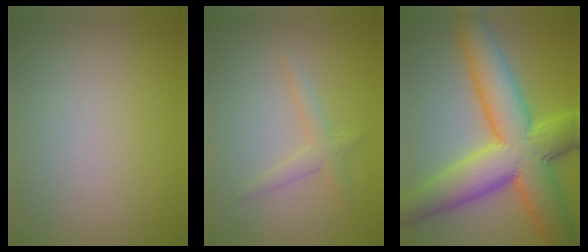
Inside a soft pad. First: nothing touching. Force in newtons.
{"total": 1.6, "press": 1.6, "slide": 0.1}
{"total": 12.0, "press": 12.0, "slide": 0.4}